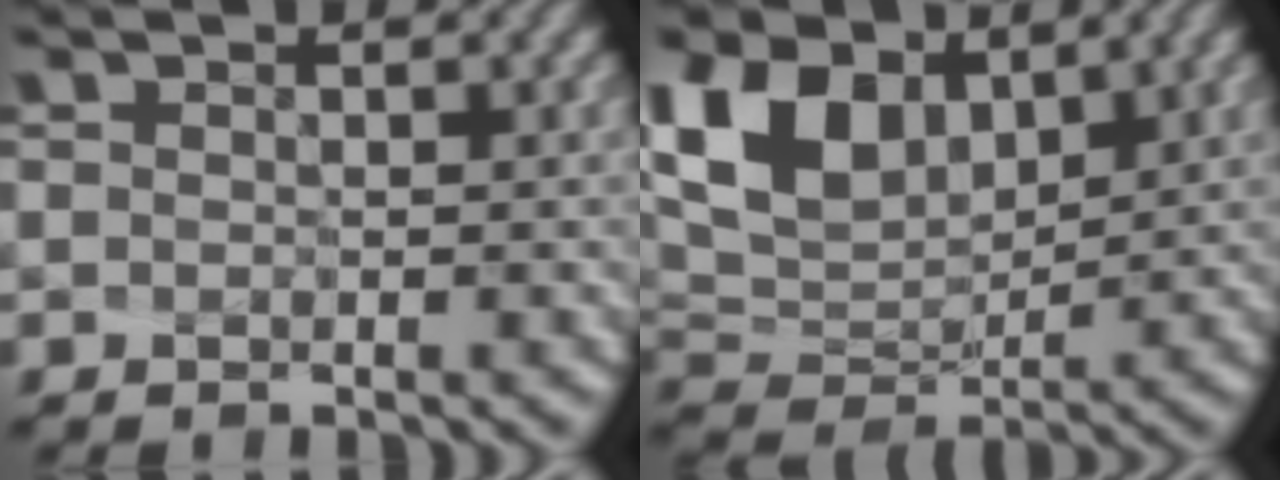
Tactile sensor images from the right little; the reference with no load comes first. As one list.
[{"total": 7.2, "force": [3.5, 4.5, 4.4], "torque": [-0.116, 0.007, 0.074]}]